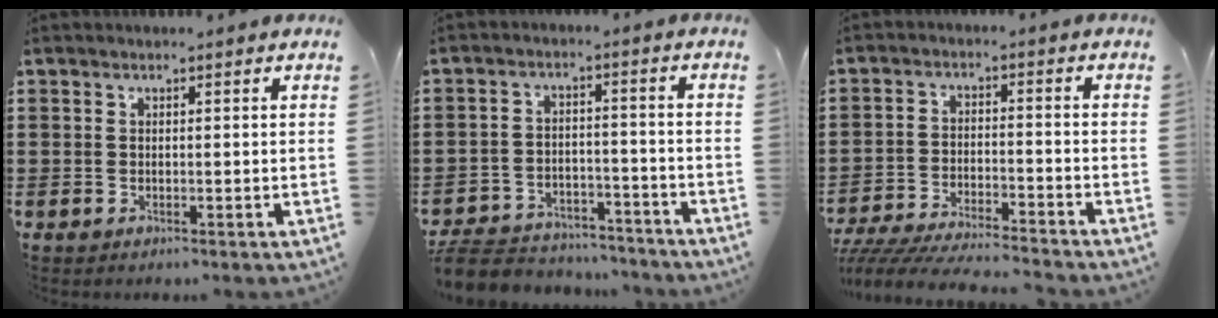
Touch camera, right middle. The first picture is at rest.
{"total": 6.4, "force": [-6.2, 1.4, 1.1], "torque": [-0.030, 0.011, -0.125]}
{"total": 5.7, "force": [-5.6, 0.4, 1.4], "torque": [-0.032, -0.002, -0.112]}